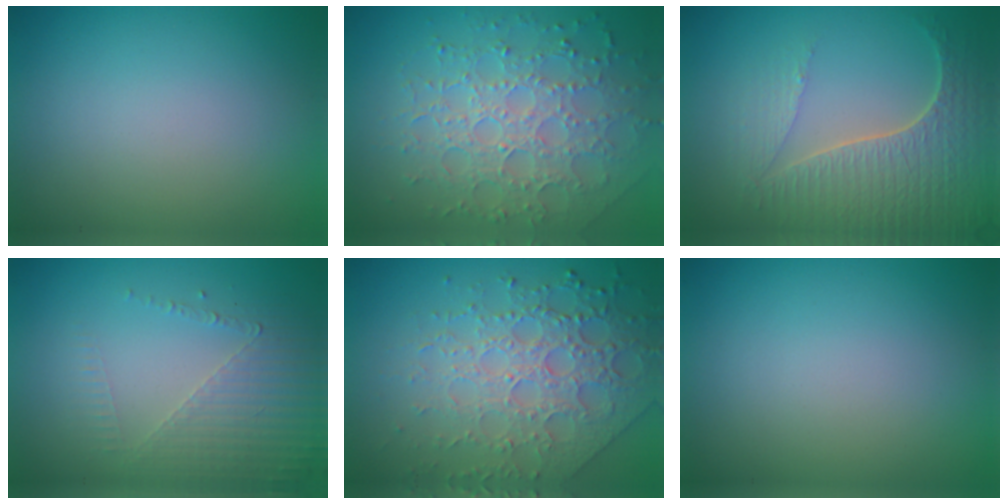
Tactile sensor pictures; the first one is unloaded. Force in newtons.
{"total": 7.3, "press": 5.2, "slide": 5.1}
{"total": 5.9, "press": 4.8, "slide": 3.4}
{"total": 5.3, "press": 3.1, "slide": 4.3}
{"total": 7.4, "press": 5.4, "slide": 5.1}
{"total": 0.0}